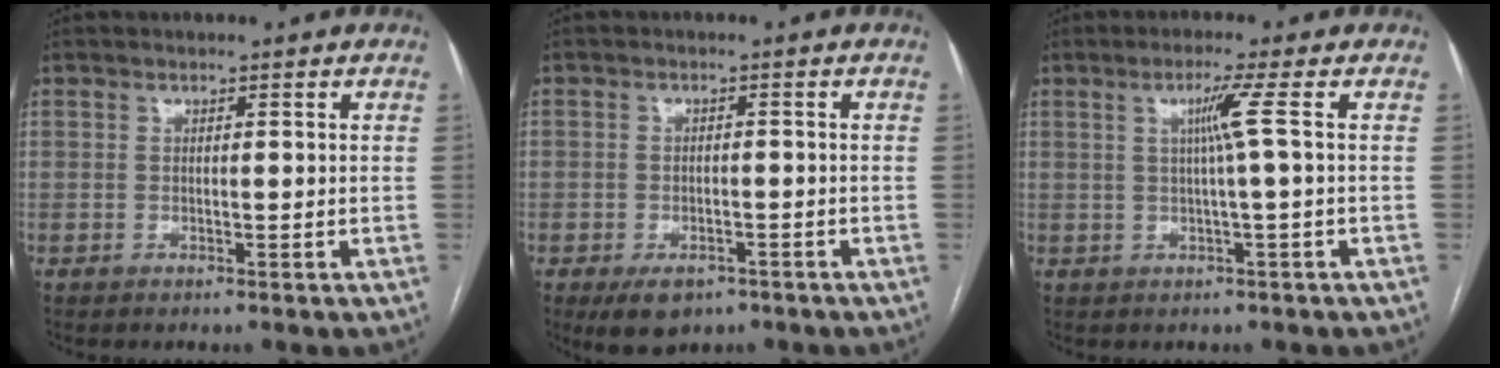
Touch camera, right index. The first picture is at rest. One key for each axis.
{"total": 5.0, "fx": -3.1, "fy": 3.2, "fz": 2.4, "tx": -0.036, "ty": -0.002, "tz": -0.037}
{"total": 3.7, "fx": 0.6, "fy": -1.6, "fz": 3.3, "tx": -0.066, "ty": 0.001, "tz": 0.014}